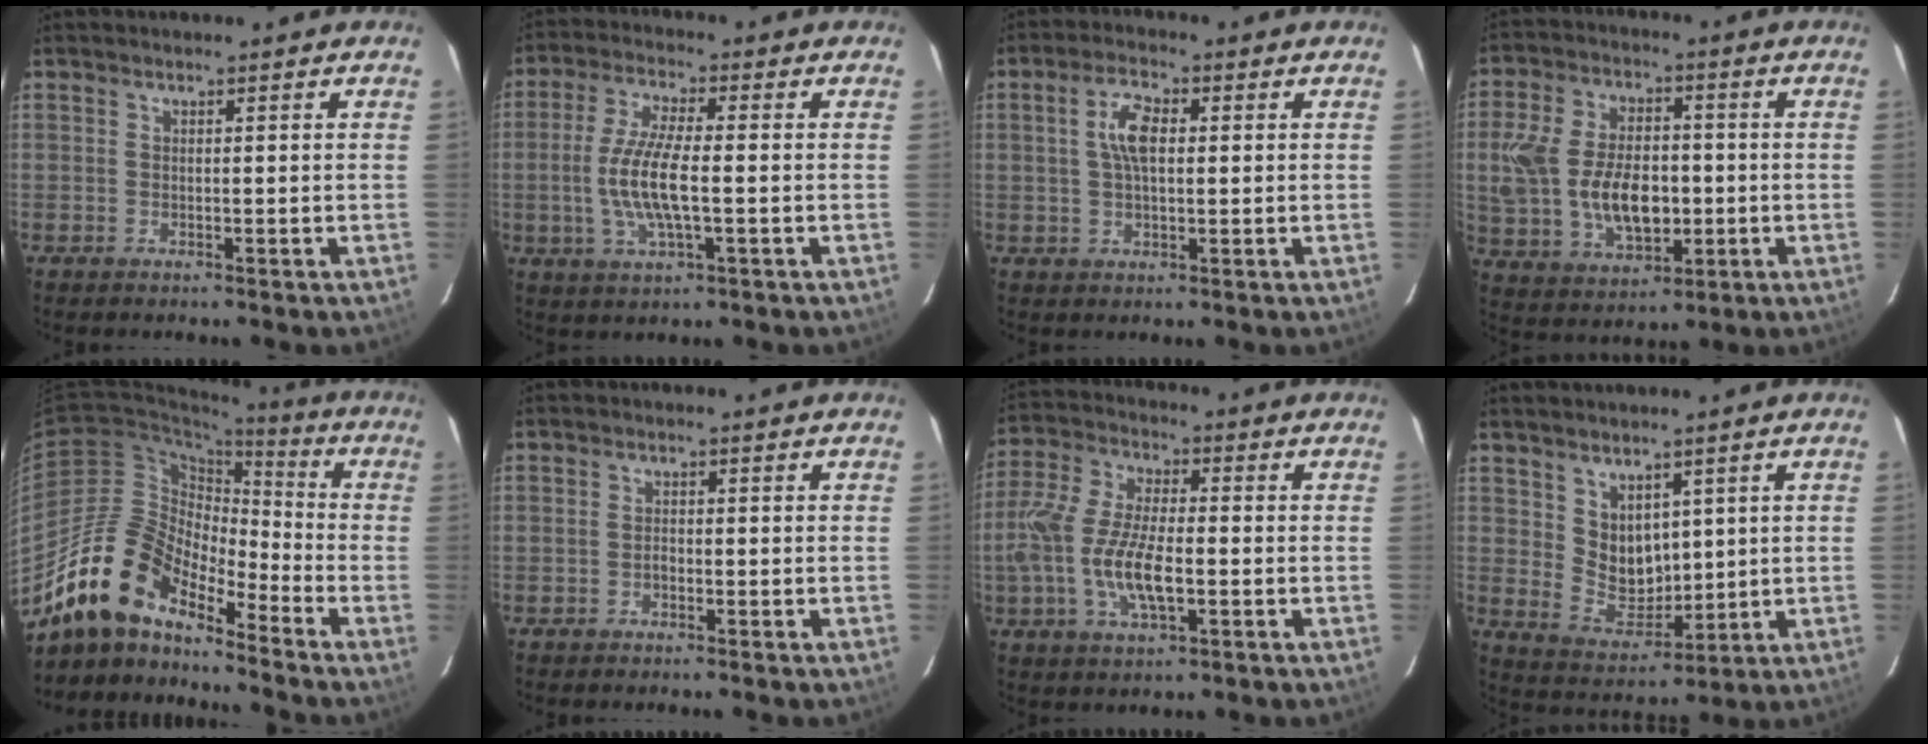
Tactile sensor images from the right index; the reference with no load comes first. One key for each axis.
{"total": 10.0, "fx": -1.3, "fy": 2.5, "fz": 9.6, "tx": -0.196, "ty": -0.004, "tz": -0.027}
{"total": 5.7, "fx": 0.9, "fy": 2.7, "fz": 5.0, "tx": -0.094, "ty": 0.012, "tz": 0.018}
{"total": 15.6, "fx": -1.4, "fy": 9.7, "fz": 12.2, "tx": -0.256, "ty": 0.003, "tz": -0.010}
{"total": 15.4, "fx": -12.9, "fy": 5.2, "fz": 6.6, "tx": -0.120, "ty": 0.007, "tz": -0.252}
{"total": 1.0, "fx": -0.5, "fy": 0.6, "fz": 0.5, "tx": -0.009, "ty": 0.003, "tz": -0.009}
{"total": 13.5, "fx": -3.0, "fy": 5.4, "fz": 12.0, "tx": -0.258, "ty": -0.003, "tz": -0.060}
{"total": 7.4, "fx": 3.6, "fy": 5.4, "fz": 3.5, "tx": -0.058, "ty": -0.001, "tz": 0.088}